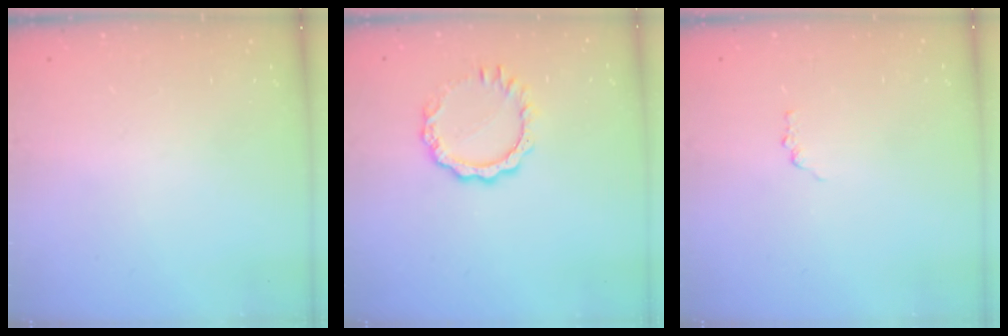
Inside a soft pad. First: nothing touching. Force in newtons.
{"total": 7.2, "press": 7.2, "slide": 0.5}
{"total": 1.2, "press": 1.2, "slide": 0.2}